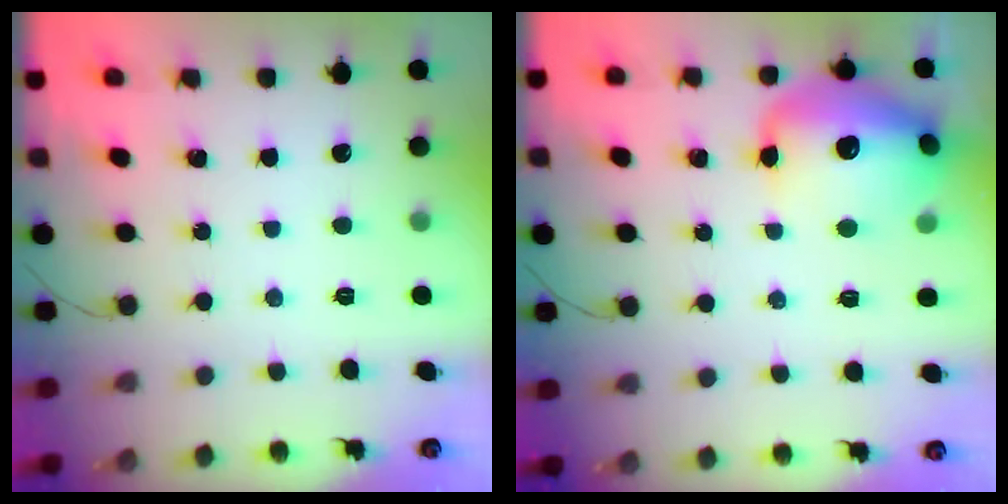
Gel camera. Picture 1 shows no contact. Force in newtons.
{"total": 16.3, "press": 15.8, "slide": 3.8}